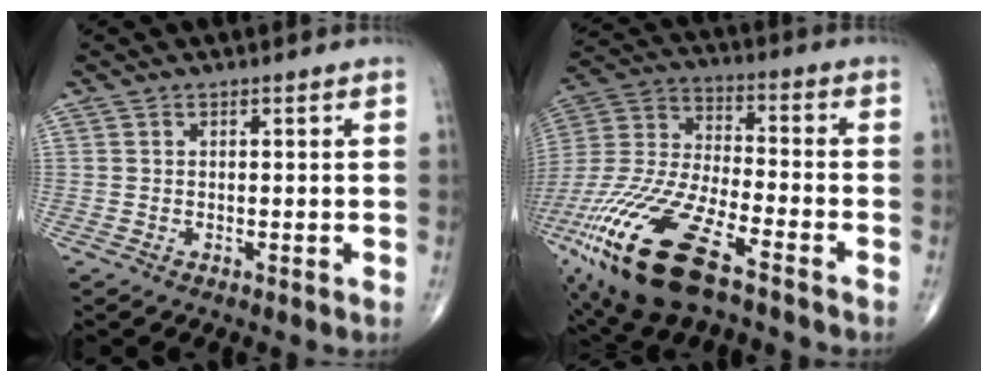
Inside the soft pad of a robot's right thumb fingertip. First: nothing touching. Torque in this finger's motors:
{"motor_torque": [2.67, -0.40, 2.16, -0.61, 0.75]}